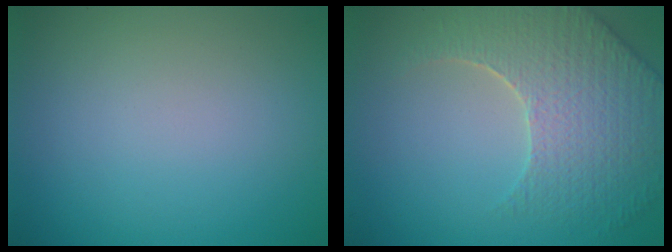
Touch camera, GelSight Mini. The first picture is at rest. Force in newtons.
{"total": 6.3, "press": 5.2, "slide": 3.6}